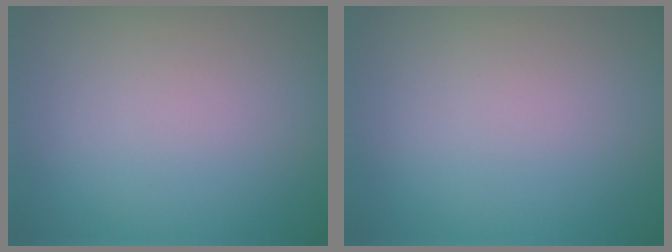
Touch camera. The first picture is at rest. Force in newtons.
{"total": 0.0}